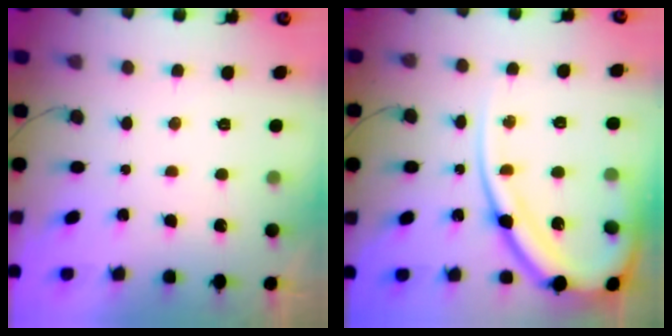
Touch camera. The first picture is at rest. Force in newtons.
{"total": 16.9, "press": 16.8, "slide": 1.8}